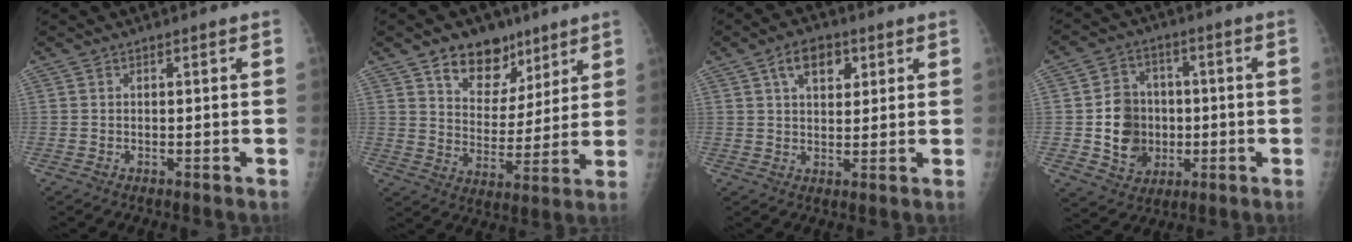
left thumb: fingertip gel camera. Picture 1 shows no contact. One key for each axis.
{"total": 12.6, "fx": 8.1, "fy": 8.2, "fz": 5.0, "tx": -0.035, "ty": -0.040, "tz": 0.133}
{"total": 6.9, "fx": 3.0, "fy": 4.2, "fz": 4.6, "tx": -0.049, "ty": -0.005, "tz": 0.046}
{"total": 11.9, "fx": -1.1, "fy": 10.2, "fz": 6.0, "tx": -0.058, "ty": 0.005, "tz": -0.015}